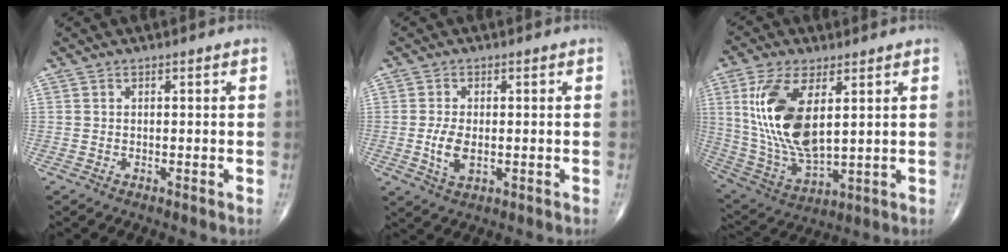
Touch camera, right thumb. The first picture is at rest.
{"total": 4.8, "force": [-0.5, 2.5, 4.1], "torque": [-0.084, -0.009, -0.007]}
{"total": 17.4, "force": [4.4, 8.0, 14.8], "torque": [-0.300, -0.023, 0.098]}